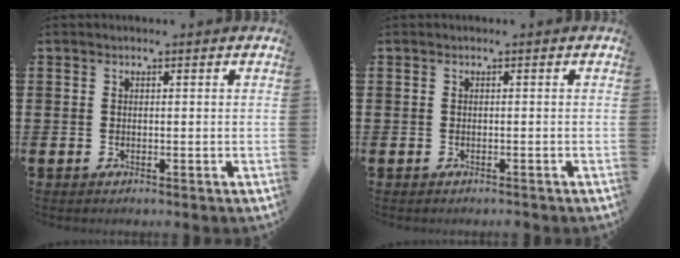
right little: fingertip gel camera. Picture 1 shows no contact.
{"total": 0.0}